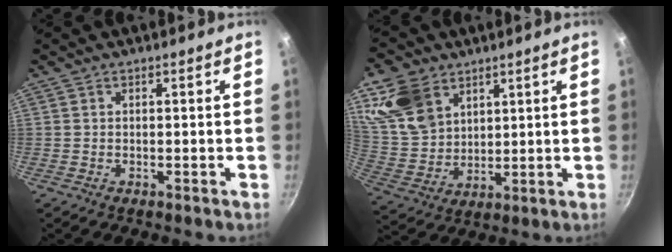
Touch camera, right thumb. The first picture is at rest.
{"total": 13.7, "force": [7.1, 9.8, 6.5], "torque": [-0.106, -0.025, 0.150]}